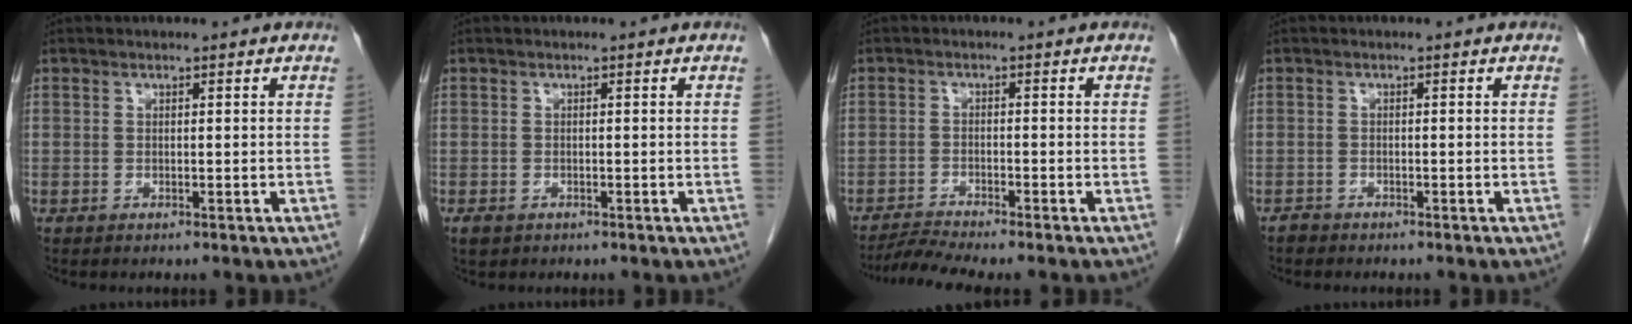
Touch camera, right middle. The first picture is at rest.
{"total": 1.2, "force": [-0.7, 0.9, 0.6], "torque": [-0.015, 0.000, -0.005]}
{"total": 4.1, "force": [-3.7, -1.2, 1.2], "torque": [-0.029, -0.018, -0.070]}
{"total": 0.9, "force": [-0.8, 0.4, 0.0], "torque": [-0.003, 0.001, -0.016]}